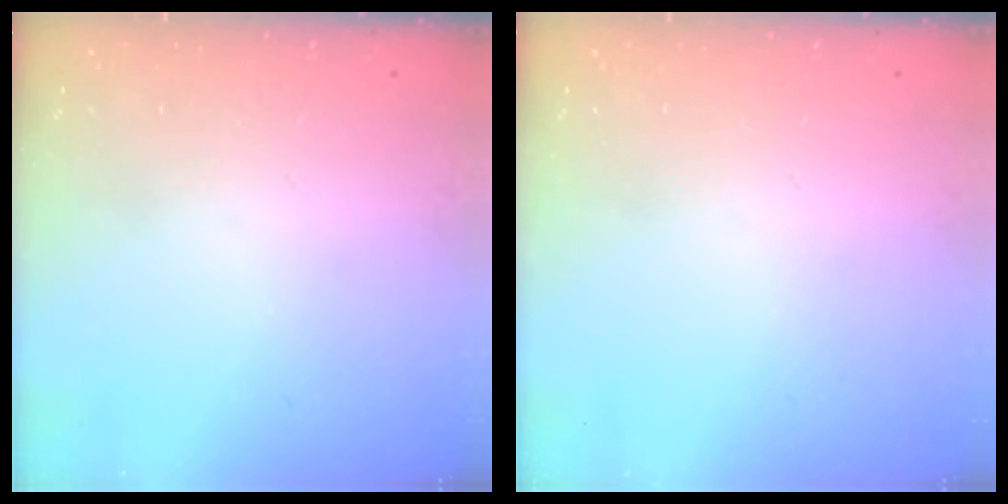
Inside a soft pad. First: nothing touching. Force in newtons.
{"total": 0.0}